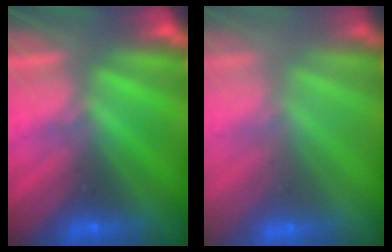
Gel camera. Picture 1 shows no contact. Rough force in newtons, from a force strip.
{"total": 2.4}